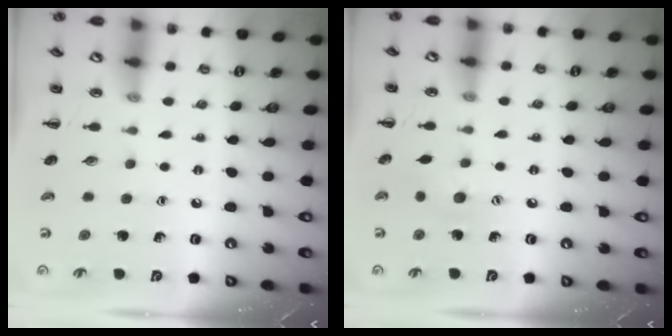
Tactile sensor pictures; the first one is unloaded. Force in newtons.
{"total": 5.9, "press": 5.8, "slide": 1.3}